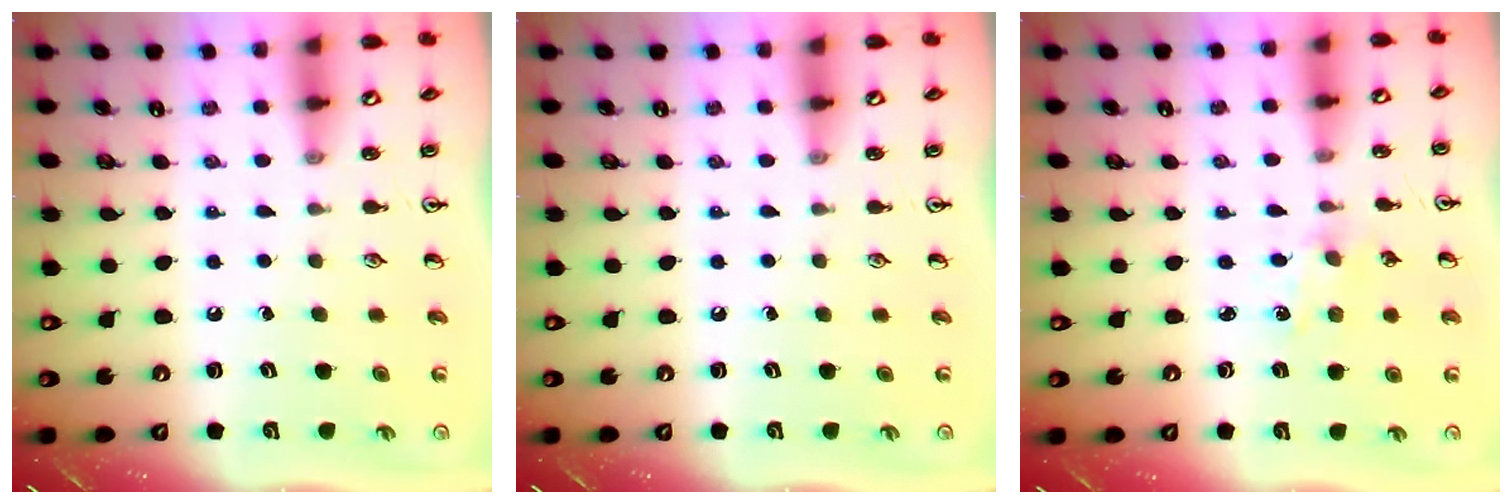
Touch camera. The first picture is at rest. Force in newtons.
{"total": 0.0}
{"total": 0.7, "press": 0.7, "slide": 0.2}